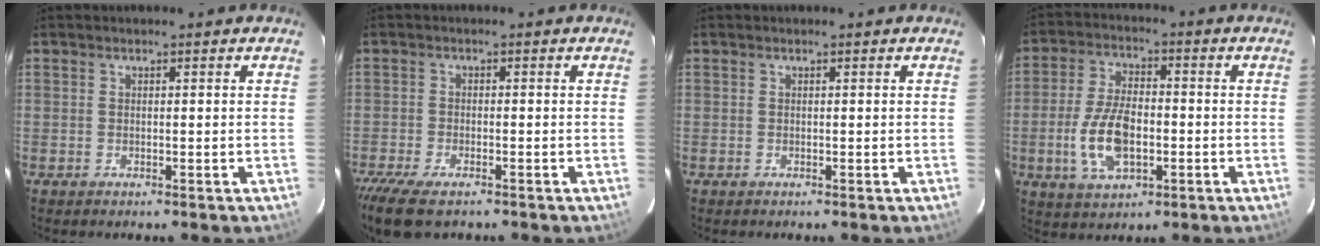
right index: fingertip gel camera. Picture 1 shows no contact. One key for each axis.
{"total": 8.2, "fx": -6.2, "fy": 2.6, "fz": 4.6, "tx": -0.118, "ty": -0.034, "tz": -0.115}
{"total": 0.0}
{"total": 11.4, "fx": -2.7, "fy": 5.8, "fz": 9.5, "tx": -0.198, "ty": -0.001, "tz": -0.044}